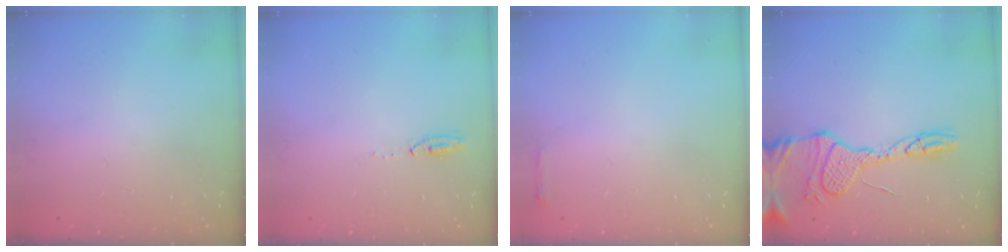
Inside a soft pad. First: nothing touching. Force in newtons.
{"total": 11.2, "press": 5.8, "slide": 9.6}
{"total": 2.3, "press": 2.3, "slide": 0.5}
{"total": 16.0, "press": 15.9, "slide": 1.6}